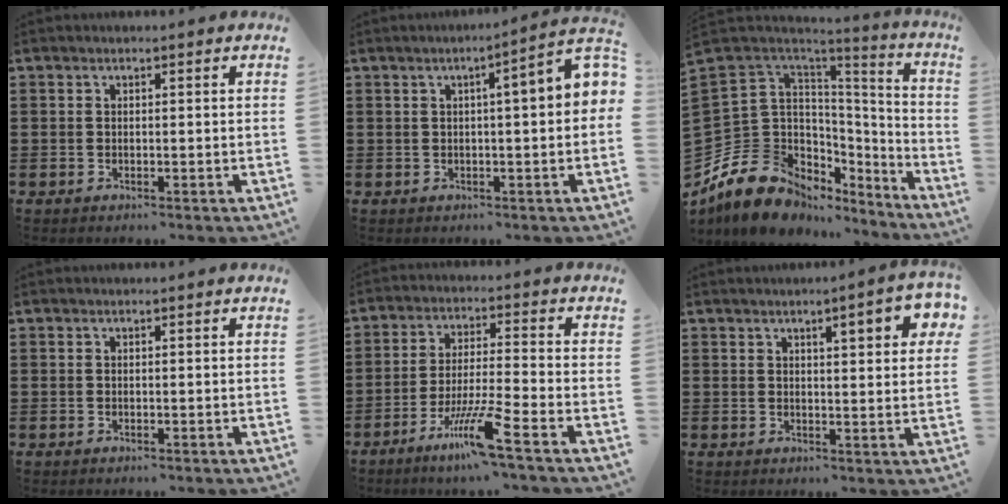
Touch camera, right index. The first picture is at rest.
{"total": 3.7, "force": [0.1, 0.1, 3.7], "torque": [-0.059, -0.006, -0.005]}
{"total": 11.7, "force": [-5.8, 9.2, 4.3], "torque": [-0.143, -0.020, -0.103]}
{"total": 0.0}
{"total": 8.7, "force": [-5.6, -0.2, 6.7], "torque": [-0.140, -0.011, -0.109]}
{"total": 4.9, "force": [2.6, 1.0, 4.1], "torque": [-0.060, -0.006, 0.037]}